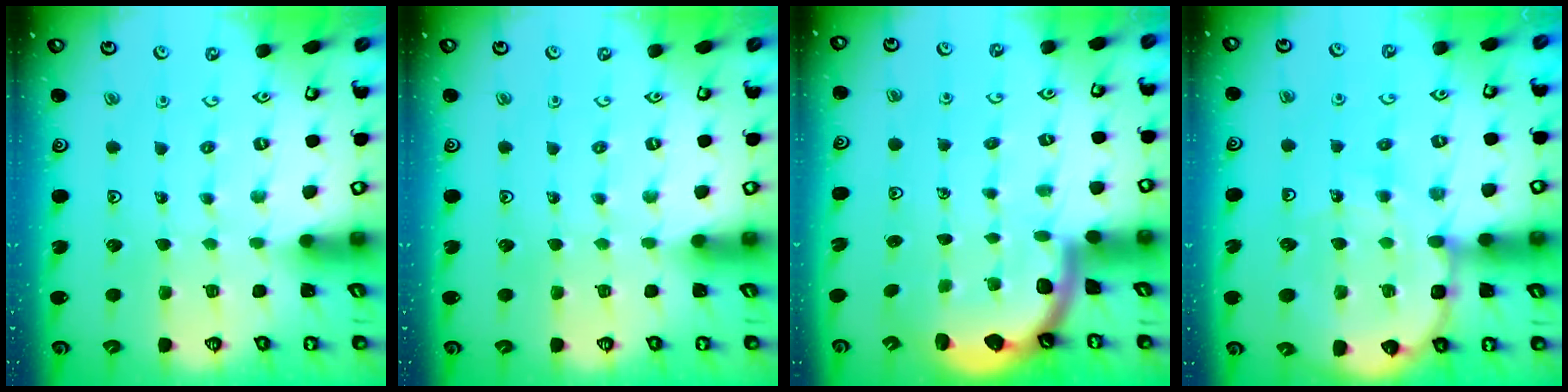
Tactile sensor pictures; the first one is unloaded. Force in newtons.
{"total": 0.0}
{"total": 2.2, "press": 2.2, "slide": 0.3}
{"total": 10.8, "press": 10.5, "slide": 2.4}